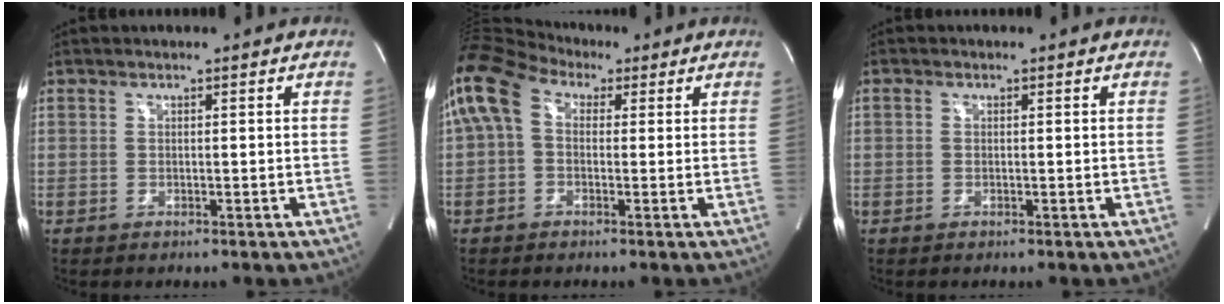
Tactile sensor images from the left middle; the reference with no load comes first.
{"total": 10.0, "force": [3.1, 6.1, 7.2], "torque": [-0.169, 0.062, 0.050]}
{"total": 0.0}